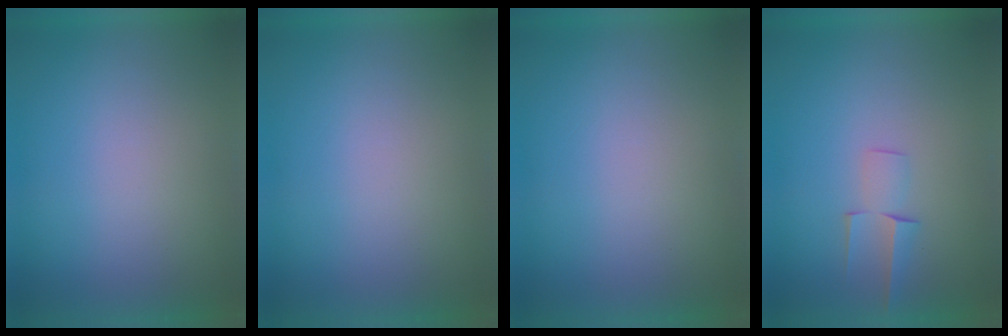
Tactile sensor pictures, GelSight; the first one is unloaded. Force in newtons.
{"total": 0.0}
{"total": 0.0}
{"total": 2.1}